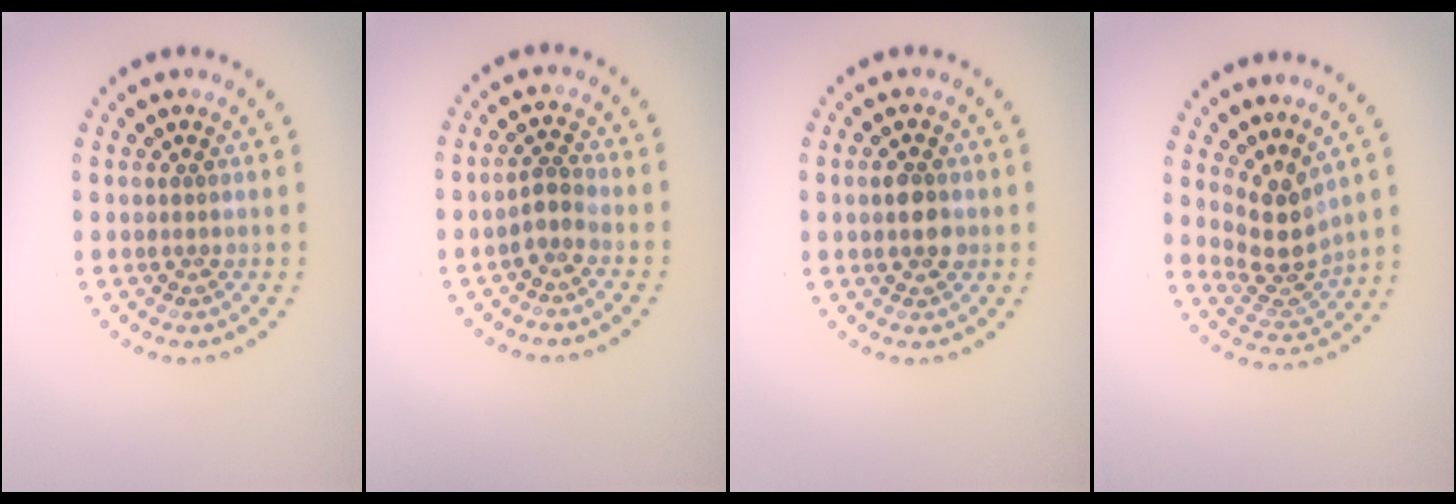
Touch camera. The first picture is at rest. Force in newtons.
{"total": 1.5, "press": 1.1, "slide": 1.0}
{"total": 2.2, "press": 2.2, "slide": 0.2}
{"total": 3.6, "press": 2.5, "slide": 2.6}